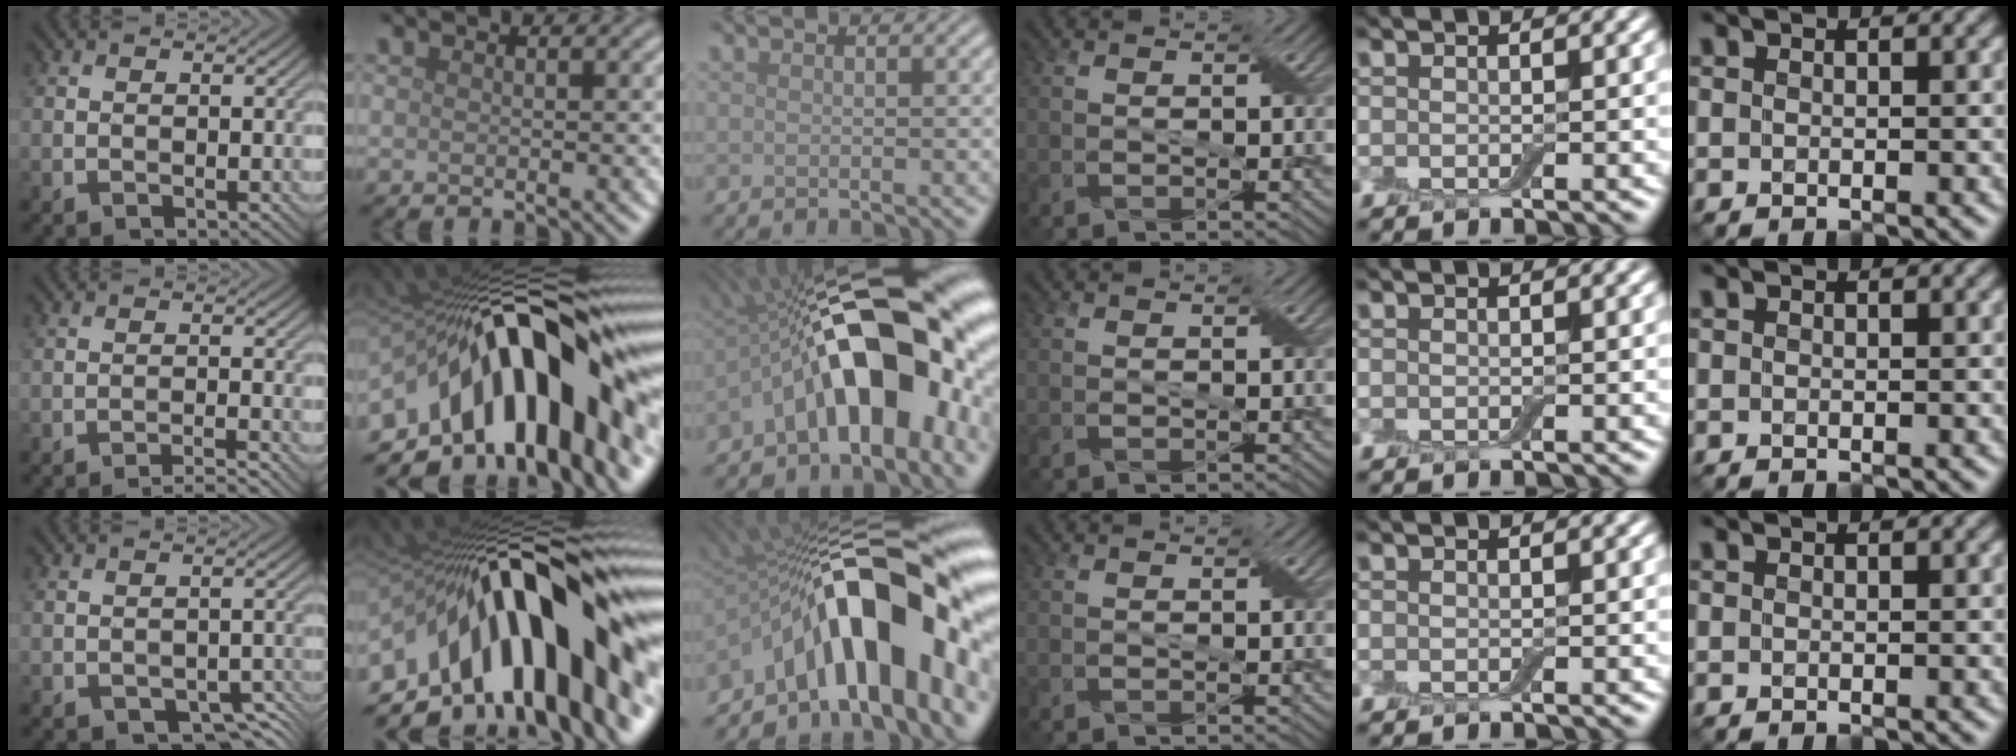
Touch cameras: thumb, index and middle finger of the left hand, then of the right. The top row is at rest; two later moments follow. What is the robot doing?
{"motion": "wrap", "object": "cling film"}